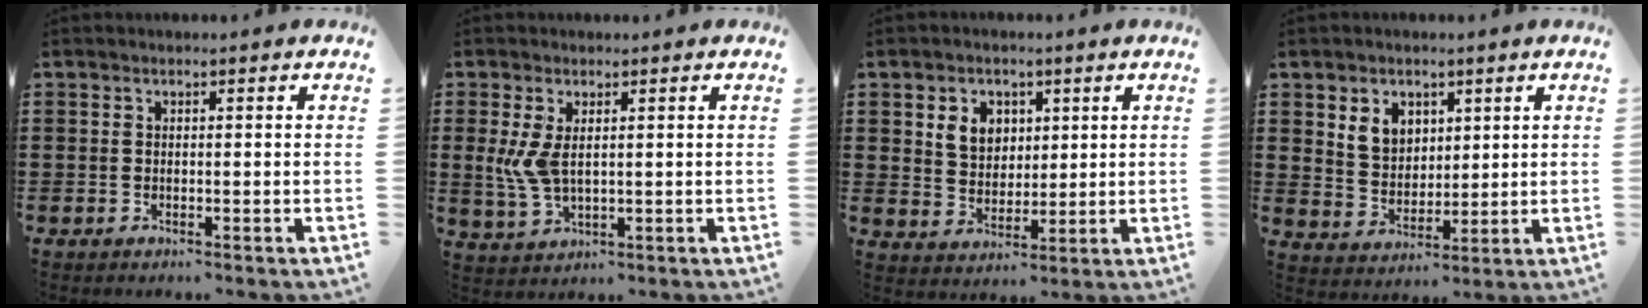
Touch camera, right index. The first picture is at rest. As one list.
[{"total": 5.5, "force": [1.0, 2.6, 4.7], "torque": [-0.122, -0.004, 0.011]}, {"total": 5.2, "force": [2.0, 4.4, 1.9], "torque": [-0.058, 0.015, 0.037]}, {"total": 5.3, "force": [2.7, 4.3, 1.7], "torque": [-0.047, 0.013, 0.049]}]